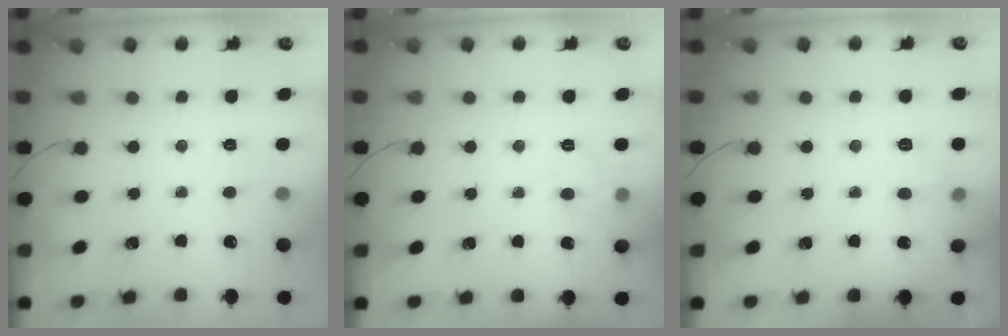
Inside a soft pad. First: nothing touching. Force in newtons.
{"total": 8.6, "press": 8.6, "slide": 1.2}
{"total": 6.2, "press": 6.0, "slide": 1.8}